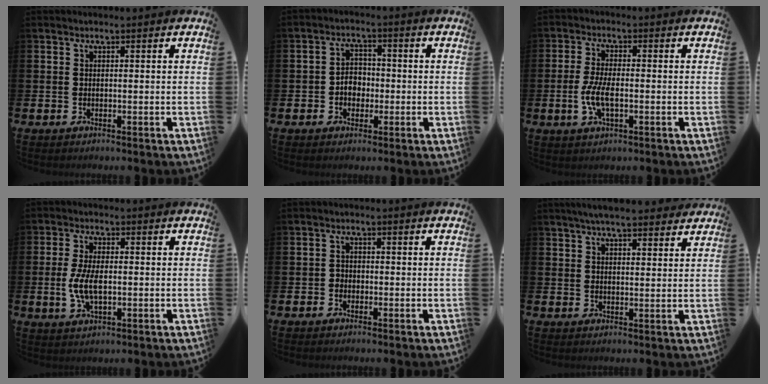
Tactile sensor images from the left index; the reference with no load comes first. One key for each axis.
{"total": 3.3, "fx": -0.8, "fy": 2.6, "fz": 1.9, "tx": -0.026, "ty": 0.002, "tz": -0.022}
{"total": 4.8, "fx": -1.0, "fy": 1.9, "fz": 4.3, "tx": -0.081, "ty": -0.002, "tz": -0.022}
{"total": 5.3, "fx": -0.4, "fy": 2.5, "fz": 4.7, "tx": -0.093, "ty": -0.001, "tz": -0.011}
{"total": 1.4, "fx": -0.7, "fy": 1.1, "fz": 0.2, "tx": 0.000, "ty": 0.002, "tz": -0.019}
{"total": 4.9, "fx": 4.5, "fy": 0.7, "fz": 1.8, "tx": -0.046, "ty": -0.012, "tz": 0.083}